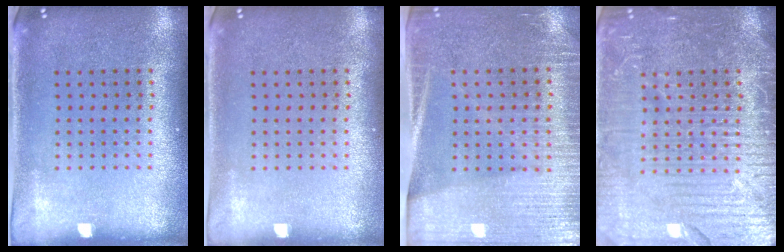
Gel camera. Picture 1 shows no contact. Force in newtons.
{"total": 0.0}
{"total": 3.4, "press": 3.0, "slide": 1.6}
{"total": 7.0, "press": 7.0, "slide": 0.9}